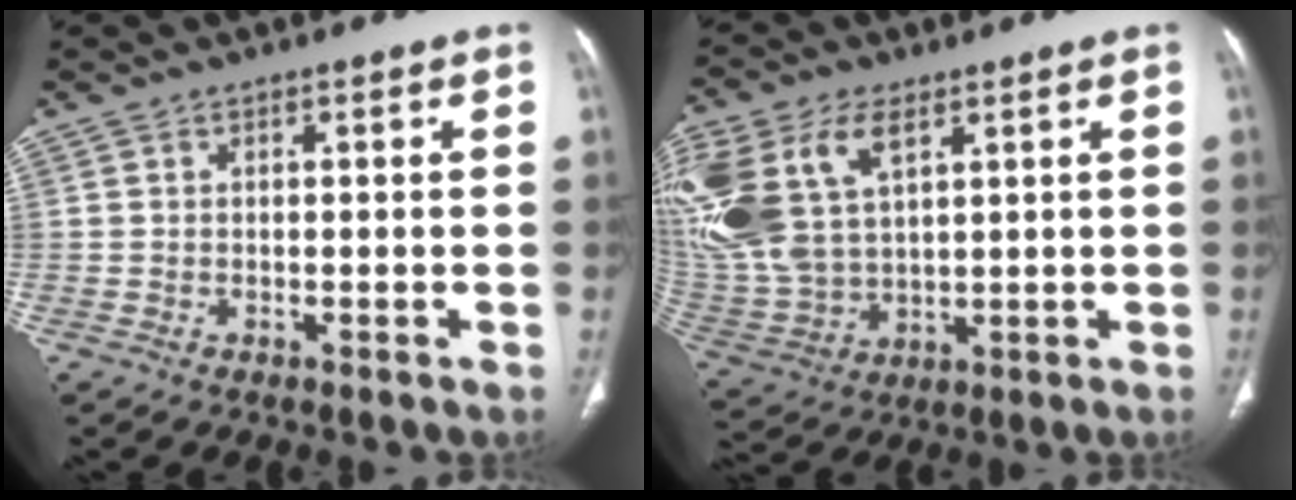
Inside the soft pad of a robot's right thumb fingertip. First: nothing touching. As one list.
[{"total": 21.7, "force": [8.4, 12.9, 15.3], "torque": [-0.366, 0.000, 0.169]}]